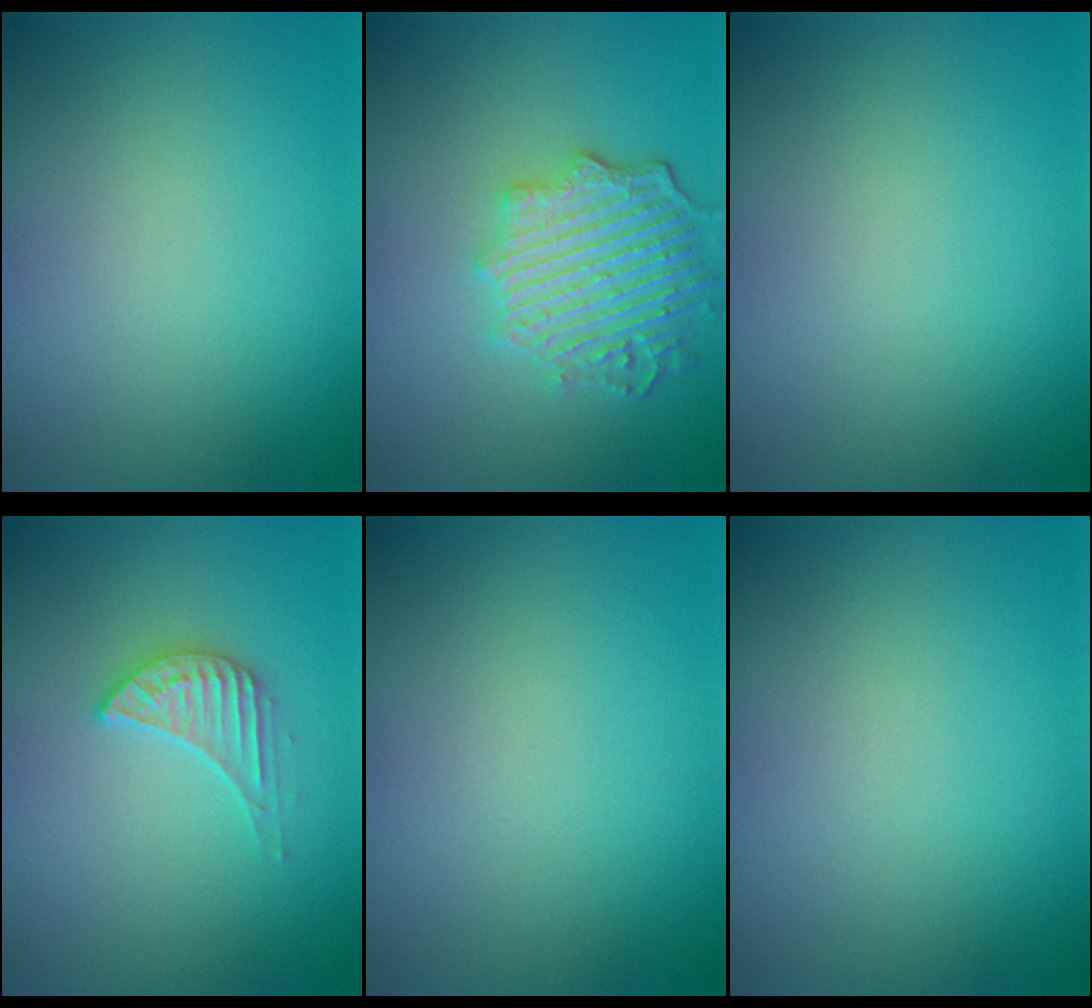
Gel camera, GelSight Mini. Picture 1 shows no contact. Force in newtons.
{"total": 5.3, "press": 4.5, "slide": 2.7}
{"total": 0.0}
{"total": 2.6, "press": 2.6, "slide": 0.2}
{"total": 0.0}
{"total": 0.0}